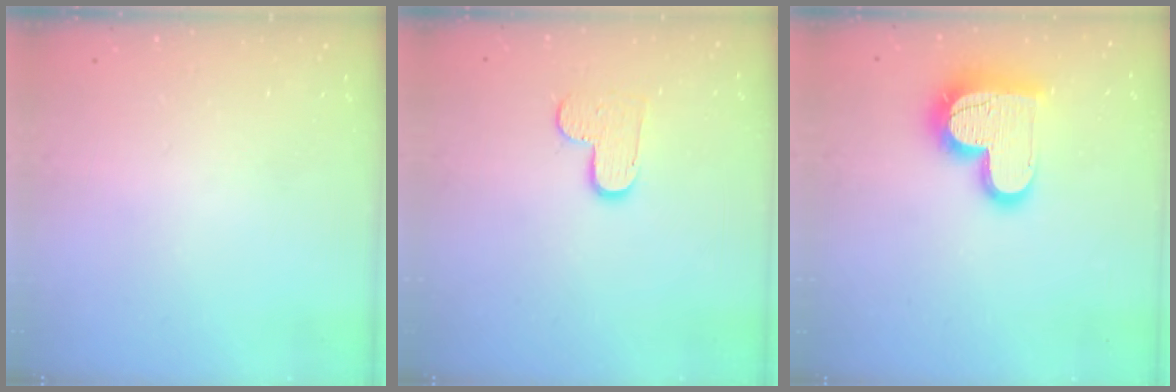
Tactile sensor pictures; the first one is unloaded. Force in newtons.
{"total": 8.5, "press": 8.4, "slide": 0.6}
{"total": 17.0, "press": 16.9, "slide": 1.1}